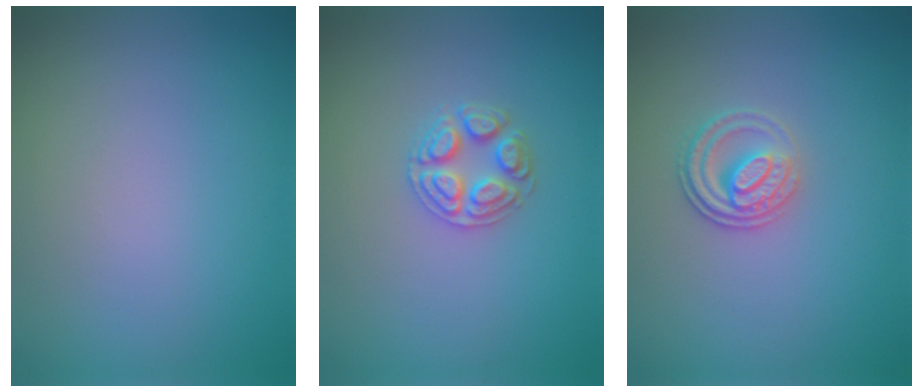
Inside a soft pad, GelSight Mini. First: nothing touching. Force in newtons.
{"total": 2.6, "press": 2.6, "slide": 0.2}
{"total": 2.8, "press": 2.5, "slide": 1.4}